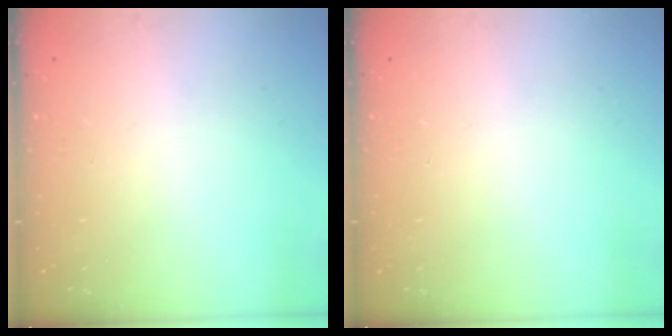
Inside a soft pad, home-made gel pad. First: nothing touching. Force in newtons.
{"total": 0.0}